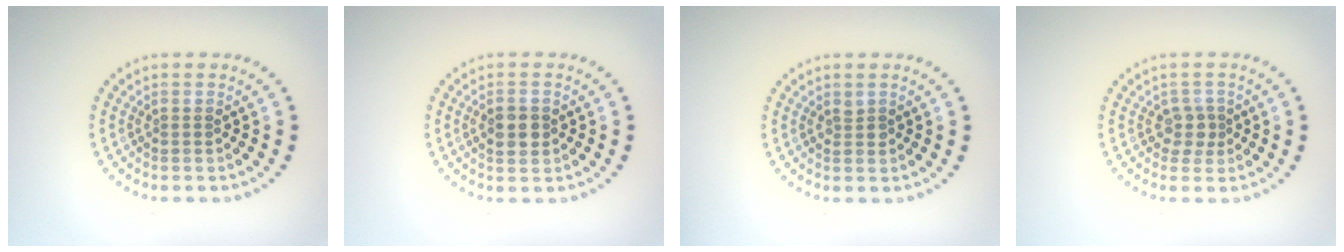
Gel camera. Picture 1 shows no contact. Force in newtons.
{"total": 2.8, "press": 2.8, "slide": 0.1}
{"total": 0.7, "press": 0.6, "slide": 0.1}
{"total": 1.8, "press": 1.4, "slide": 1.1}